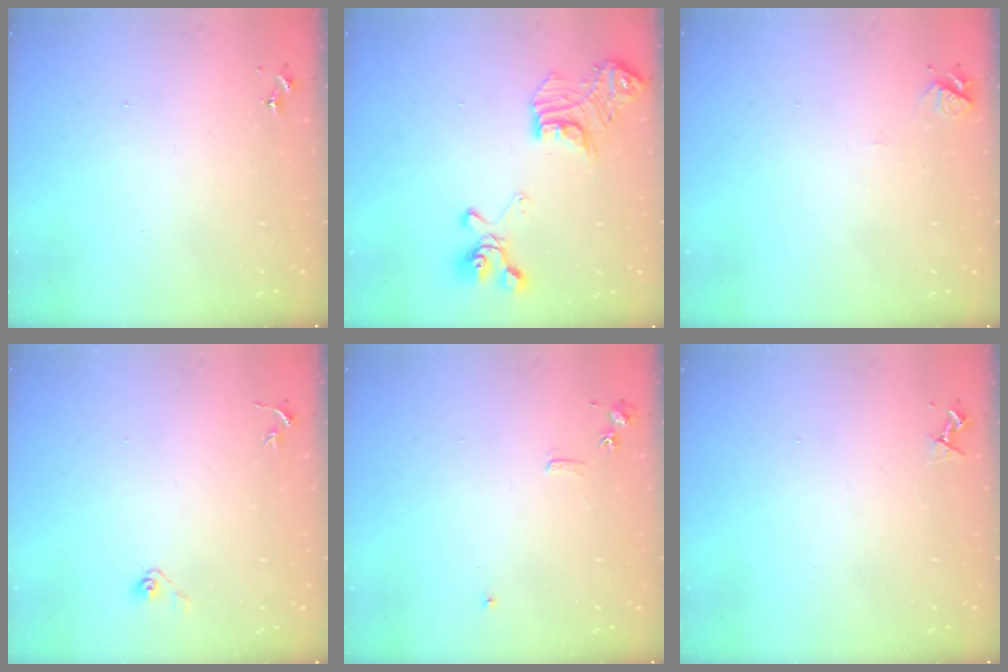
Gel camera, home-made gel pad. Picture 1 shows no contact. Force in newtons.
{"total": 18.7, "press": 18.6, "slide": 1.6}
{"total": 4.9, "press": 4.9, "slide": 0.5}
{"total": 3.9, "press": 3.3, "slide": 2.0}
{"total": 5.9, "press": 5.9, "slide": 0.7}
{"total": 3.8, "press": 3.7, "slide": 0.6}